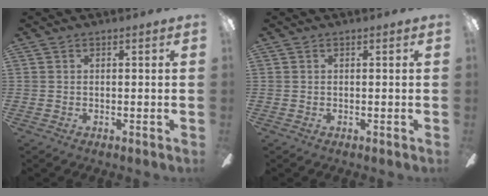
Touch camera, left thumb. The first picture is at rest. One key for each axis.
{"total": 0.0}